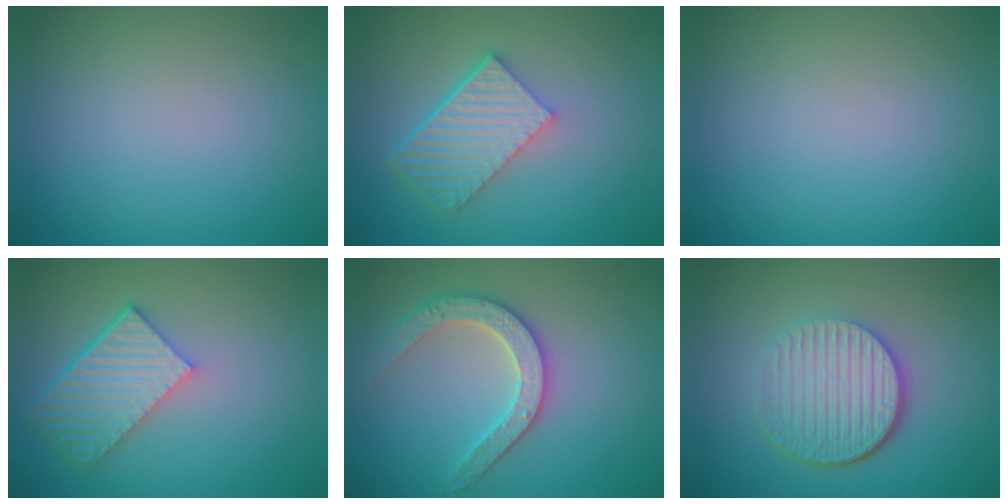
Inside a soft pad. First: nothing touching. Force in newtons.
{"total": 5.8, "press": 4.0, "slide": 4.2}
{"total": 0.0}
{"total": 5.7, "press": 4.3, "slide": 3.7}
{"total": 3.5, "press": 3.4, "slide": 0.5}
{"total": 5.7, "press": 4.0, "slide": 4.0}